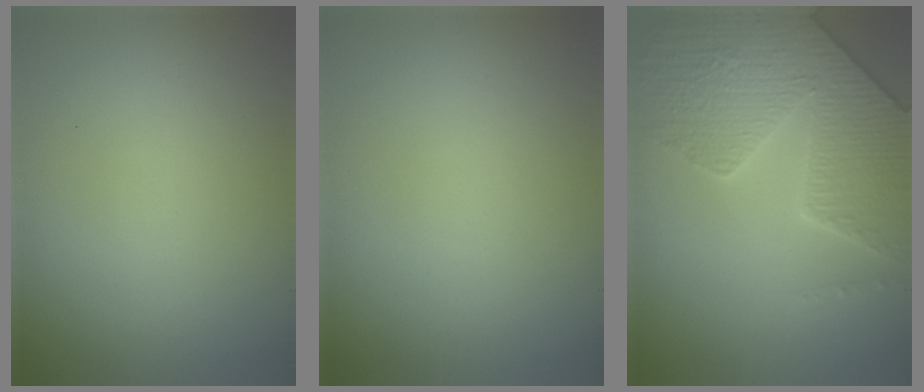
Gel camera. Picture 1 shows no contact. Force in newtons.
{"total": 0.0}
{"total": 7.0, "press": 5.9, "slide": 3.9}